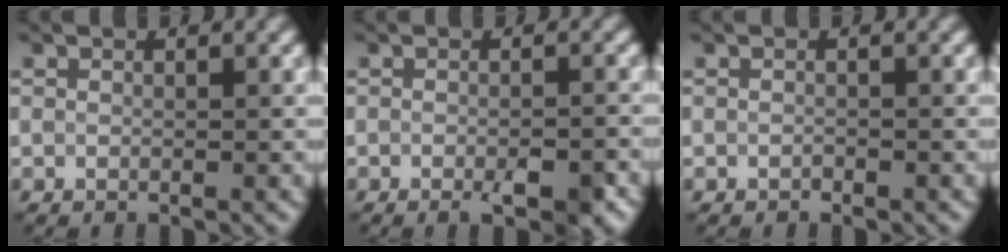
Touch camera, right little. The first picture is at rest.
{"total": 2.8, "force": [-2.1, 0.3, 1.9], "torque": [-0.034, -0.007, -0.029]}
{"total": 1.1, "force": [-1.0, -0.1, -0.6], "torque": [0.004, -0.001, -0.014]}